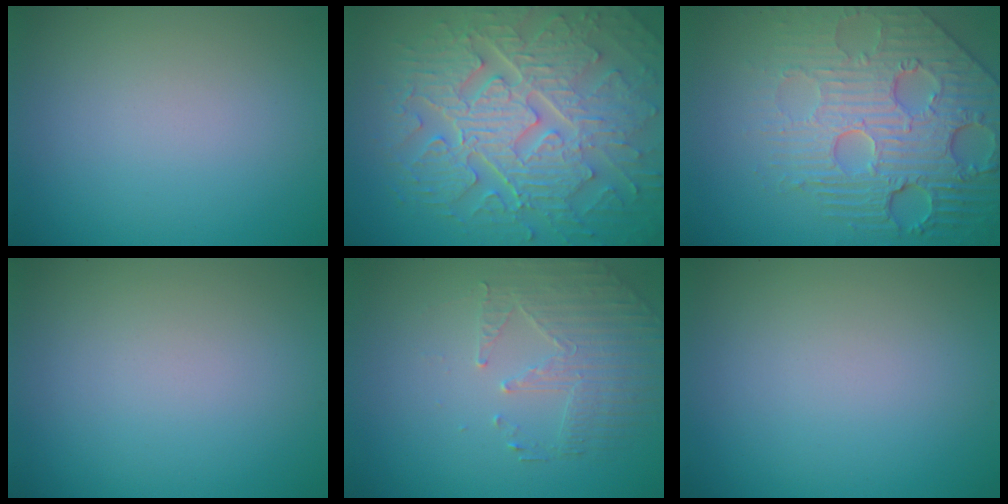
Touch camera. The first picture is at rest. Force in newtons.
{"total": 10.5, "press": 7.0, "slide": 7.8}
{"total": 8.2, "press": 5.9, "slide": 5.7}
{"total": 0.0}
{"total": 2.2, "press": 1.8, "slide": 1.2}
{"total": 0.0}